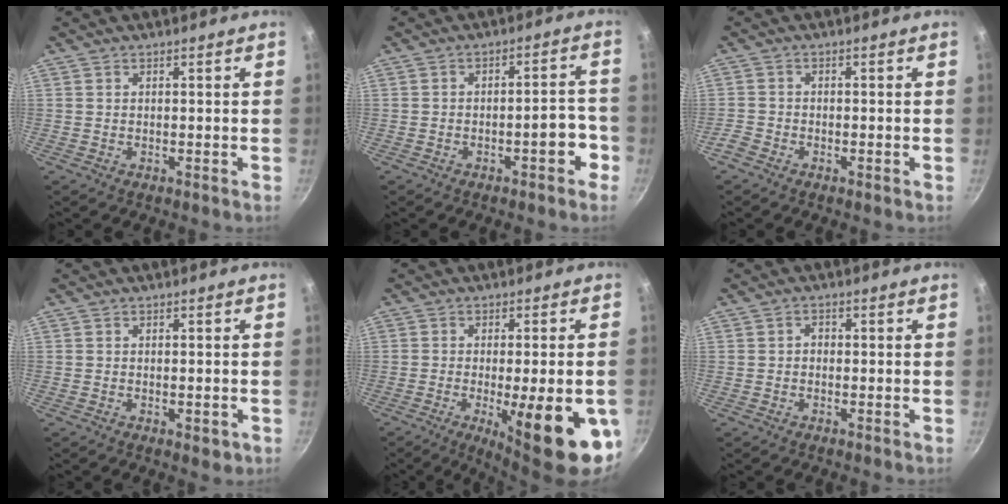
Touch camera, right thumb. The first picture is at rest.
{"total": 5.8, "force": [-2.8, 2.3, 4.6], "torque": [-0.037, 0.040, -0.031]}
{"total": 2.4, "force": [-1.8, 1.3, 1.0], "torque": [-0.033, 0.010, -0.039]}
{"total": 2.6, "force": [-0.9, 1.2, 2.1], "torque": [-0.030, -0.004, -0.012]}
{"total": 18.1, "force": [-5.8, 4.9, 16.4], "torque": [-0.198, 0.000, -0.070]}
{"total": 1.4, "force": [-0.3, 1.1, 0.7], "torque": [-0.010, 0.007, -0.006]}